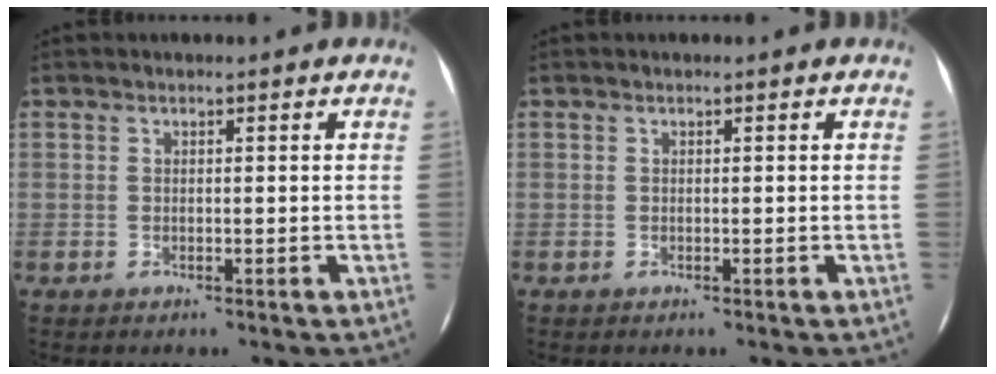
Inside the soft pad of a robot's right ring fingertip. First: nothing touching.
{"total": 0.0}